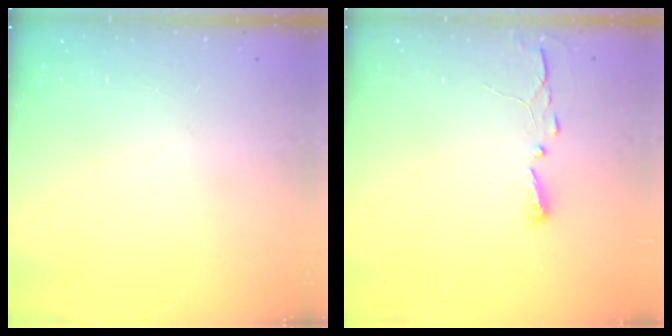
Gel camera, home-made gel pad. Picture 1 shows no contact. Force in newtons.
{"total": 2.9, "press": 2.9, "slide": 0.4}